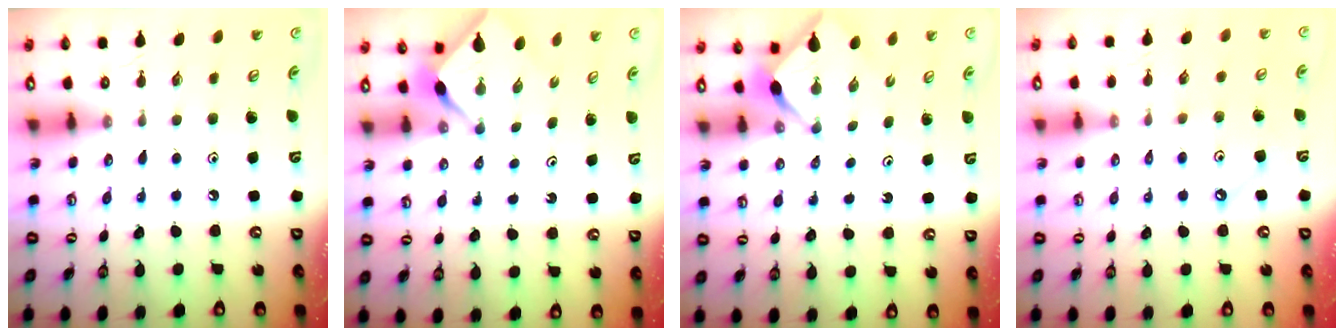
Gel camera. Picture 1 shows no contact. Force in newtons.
{"total": 2.3, "press": 2.3, "slide": 0.3}
{"total": 2.6, "press": 2.5, "slide": 0.4}
{"total": 1.8, "press": 1.8, "slide": 0.0}